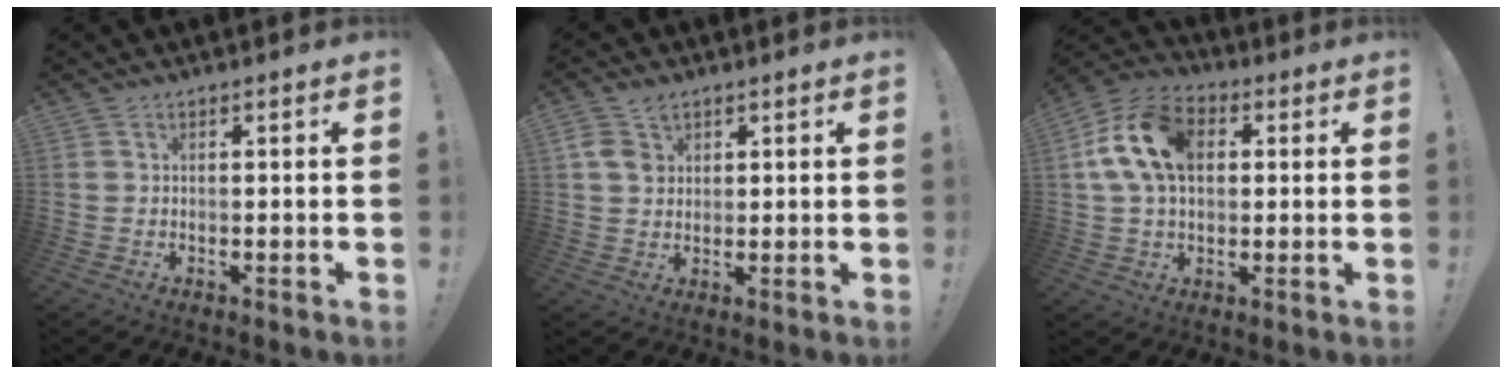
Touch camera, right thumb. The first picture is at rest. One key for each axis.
{"total": 6.2, "fx": 3.0, "fy": 4.7, "fz": 2.8, "tx": -0.038, "ty": -0.003, "tz": 0.060}
{"total": 16.3, "fx": 3.3, "fy": 11.2, "fz": 11.4, "tx": -0.200, "ty": 0.008, "tz": 0.065}